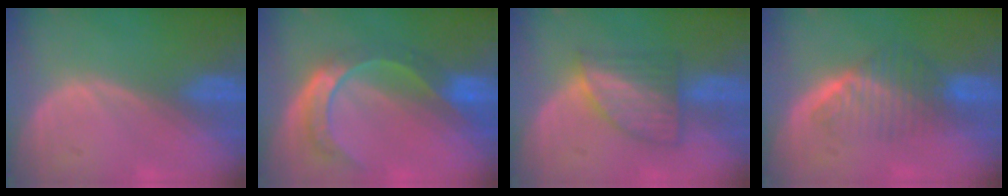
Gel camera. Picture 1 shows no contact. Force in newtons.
{"total": 8.5, "press": 7.2, "slide": 4.6}
{"total": 6.6, "press": 6.3, "slide": 2.0}
{"total": 6.5, "press": 5.8, "slide": 2.8}